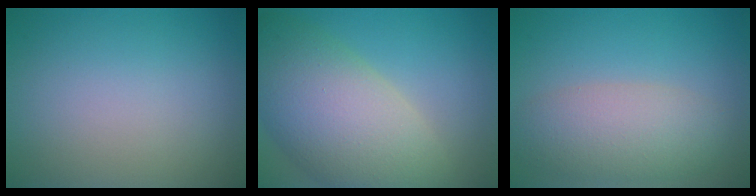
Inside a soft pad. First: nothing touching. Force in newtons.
{"total": 11.0, "press": 11.0, "slide": 0.8}
{"total": 5.0, "press": 5.0, "slide": 0.3}